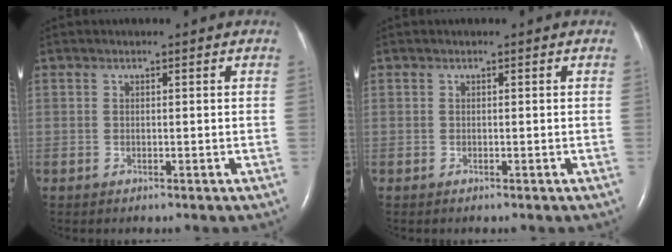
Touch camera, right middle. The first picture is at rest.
{"total": 0.0}